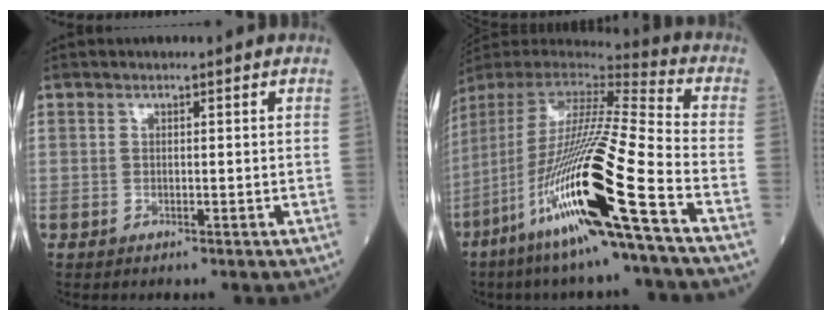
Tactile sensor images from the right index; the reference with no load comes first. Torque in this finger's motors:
{"motor_torque": [2.00, -0.14, 1.05, 0.21]}